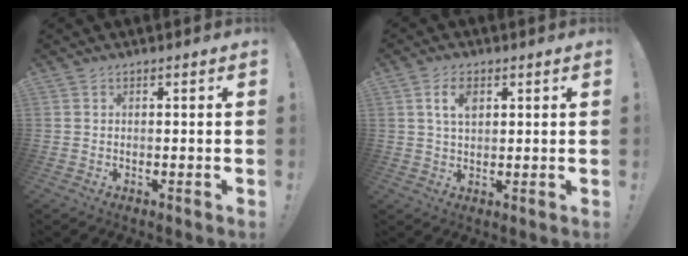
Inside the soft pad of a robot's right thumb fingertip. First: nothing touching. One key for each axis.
{"total": 5.8, "fx": 2.1, "fy": 3.5, "fz": 4.1, "tx": -0.078, "ty": 0.004, "tz": 0.038}